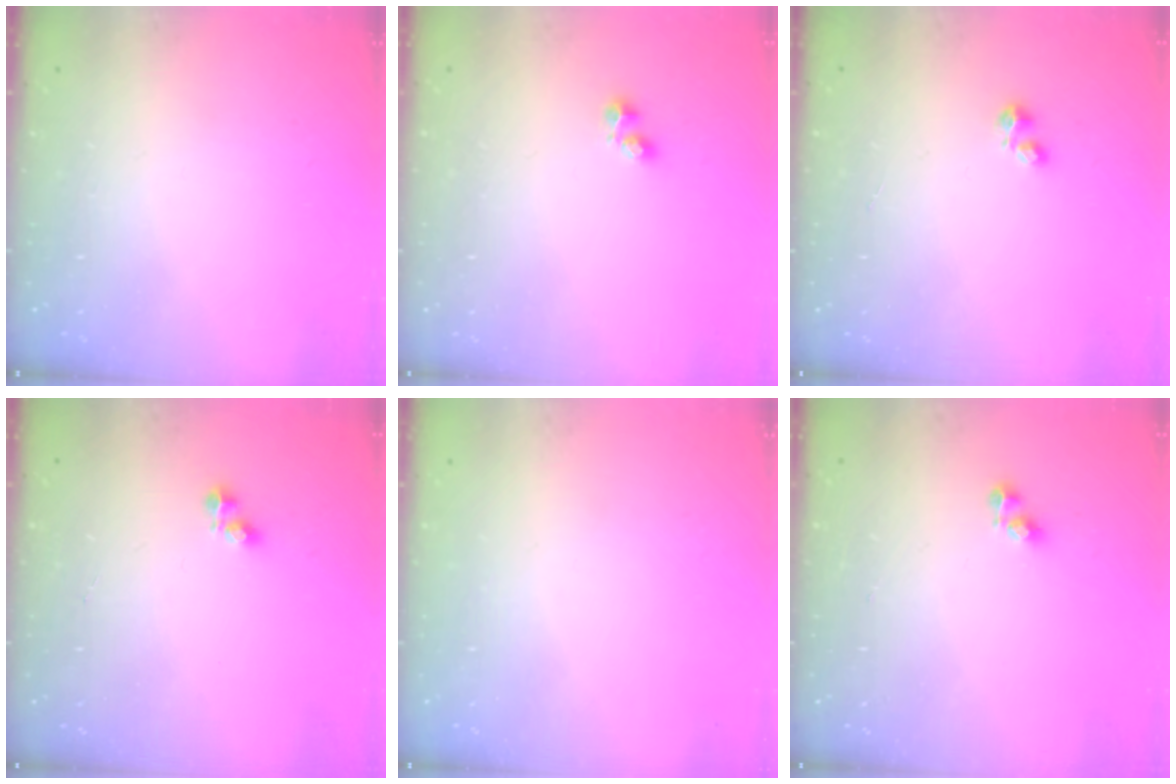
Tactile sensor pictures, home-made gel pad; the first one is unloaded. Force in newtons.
{"total": 1.9, "press": 1.8, "slide": 0.5}
{"total": 2.2, "press": 2.2, "slide": 0.4}
{"total": 2.1, "press": 2.1, "slide": 0.3}
{"total": 0.0}
{"total": 2.8, "press": 2.8, "slide": 0.3}